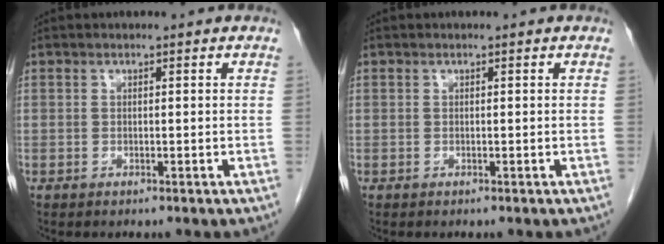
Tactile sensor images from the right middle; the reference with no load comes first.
{"total": 0.0}